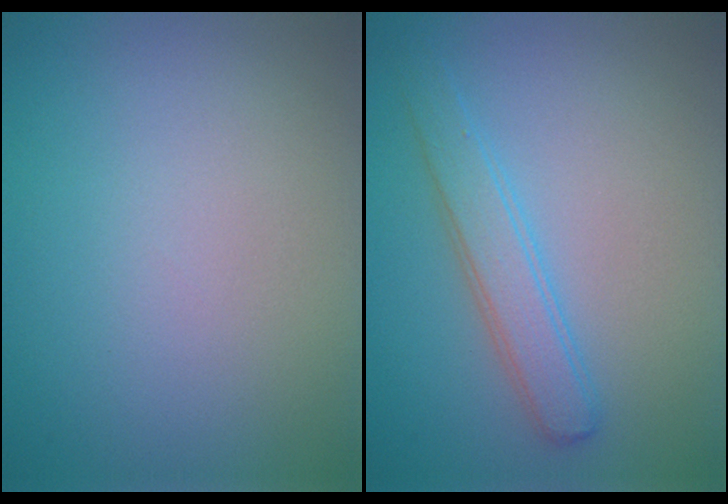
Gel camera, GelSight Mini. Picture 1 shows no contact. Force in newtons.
{"total": 2.8, "press": 2.8, "slide": 0.1}